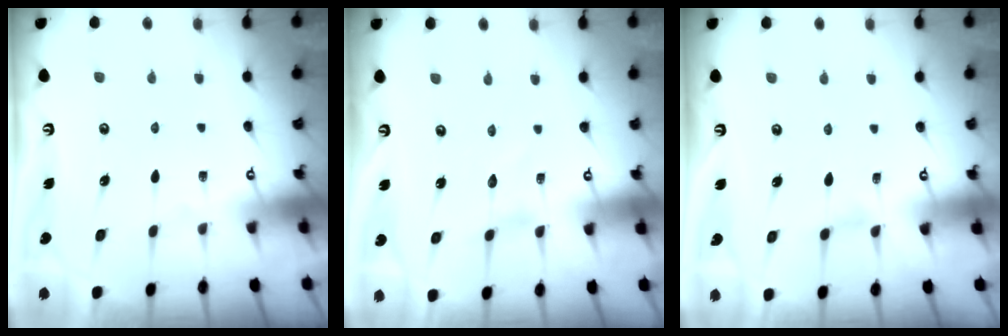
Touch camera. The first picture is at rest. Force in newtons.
{"total": 0.0}
{"total": 1.3, "press": 1.3, "slide": 0.2}